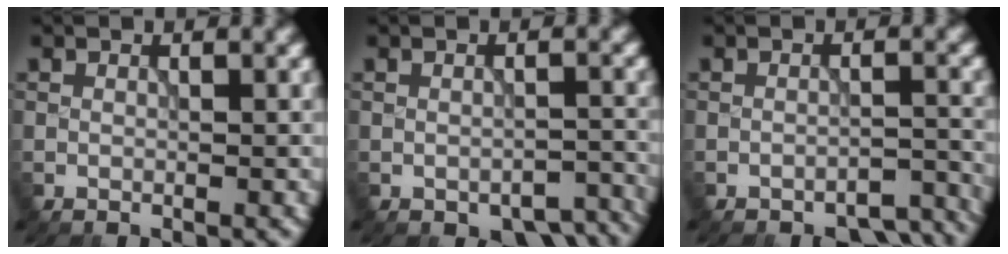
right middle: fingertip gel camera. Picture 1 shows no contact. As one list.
[{"total": 3.9, "force": [-3.0, 1.7, 1.9], "torque": [-0.029, -0.010, -0.025]}, {"total": 4.9, "force": [-4.6, 1.2, 1.4], "torque": [-0.023, -0.003, -0.048]}]